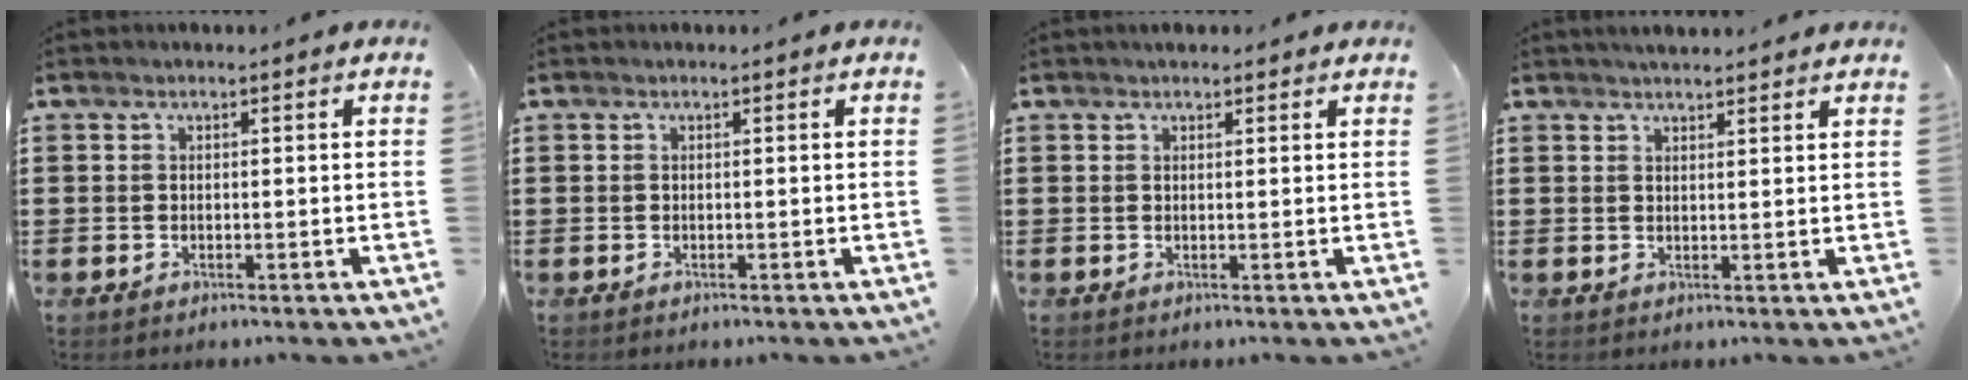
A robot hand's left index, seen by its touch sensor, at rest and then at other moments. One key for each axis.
{"total": 0.0}
{"total": 1.0, "fx": 0.9, "fy": 0.3, "fz": 0.3, "tx": -0.007, "ty": 0.004, "tz": 0.017}
{"total": 2.1, "fx": 2.1, "fy": 0.0, "fz": 0.4, "tx": -0.011, "ty": -0.001, "tz": 0.039}